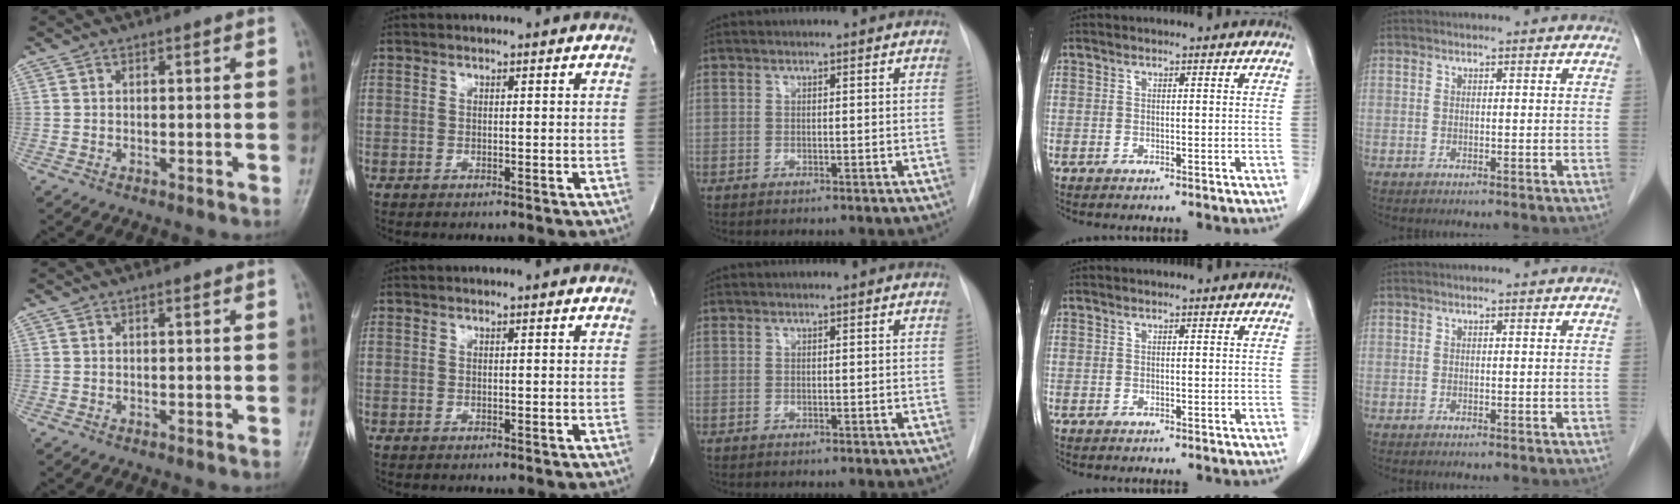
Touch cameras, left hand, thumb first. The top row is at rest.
{}